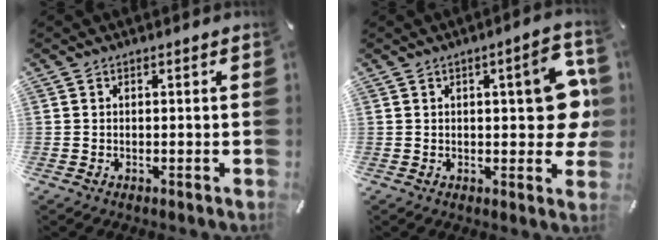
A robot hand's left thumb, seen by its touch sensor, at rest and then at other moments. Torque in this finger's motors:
{"motor_torque": [0.20, 0.16, 0.42, 0.23, 0.06]}